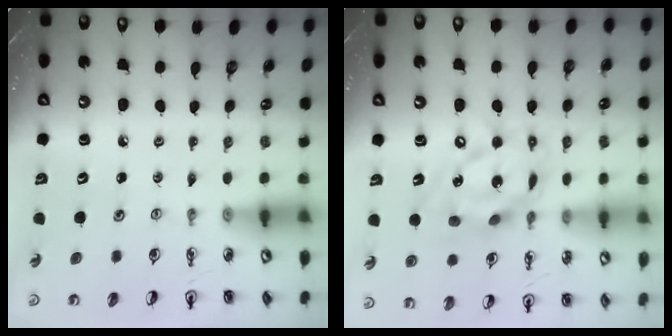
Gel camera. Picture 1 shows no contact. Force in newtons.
{"total": 16.0, "press": 16.0, "slide": 1.2}